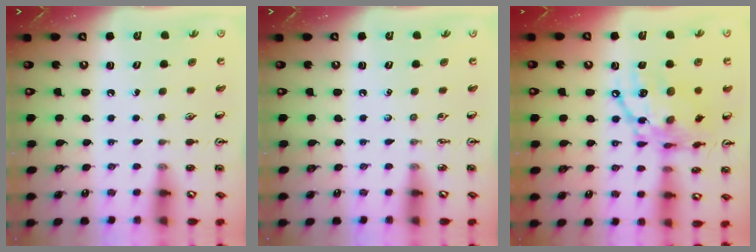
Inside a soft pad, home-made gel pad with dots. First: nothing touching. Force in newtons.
{"total": 0.0}
{"total": 17.7, "press": 17.6, "slide": 1.5}